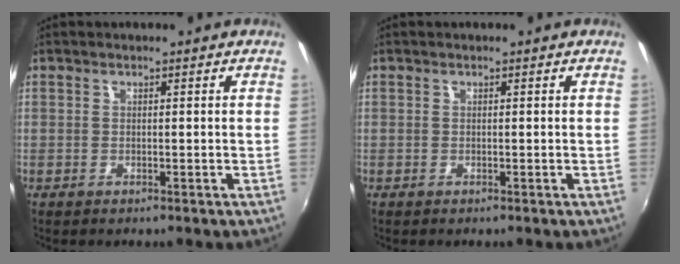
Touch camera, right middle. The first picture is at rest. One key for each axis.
{"total": 0.0}